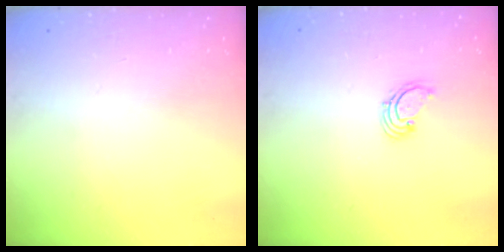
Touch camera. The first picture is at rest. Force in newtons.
{"total": 1.6, "press": 1.6, "slide": 0.2}